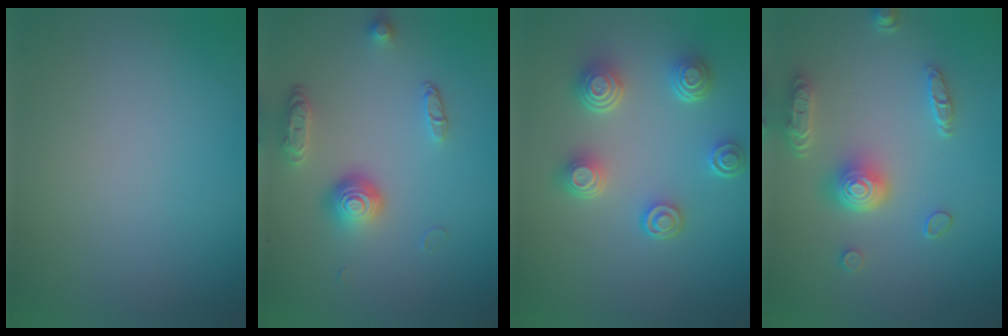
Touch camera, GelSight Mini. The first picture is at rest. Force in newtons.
{"total": 3.7, "press": 2.8, "slide": 2.4}
{"total": 4.5, "press": 3.5, "slide": 2.8}
{"total": 4.8, "press": 3.7, "slide": 3.0}